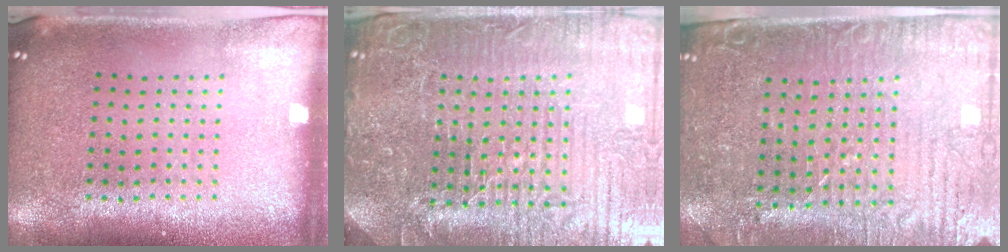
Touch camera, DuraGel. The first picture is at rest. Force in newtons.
{"total": 6.3, "press": 5.8, "slide": 2.6}
{"total": 3.8, "press": 3.5, "slide": 1.5}